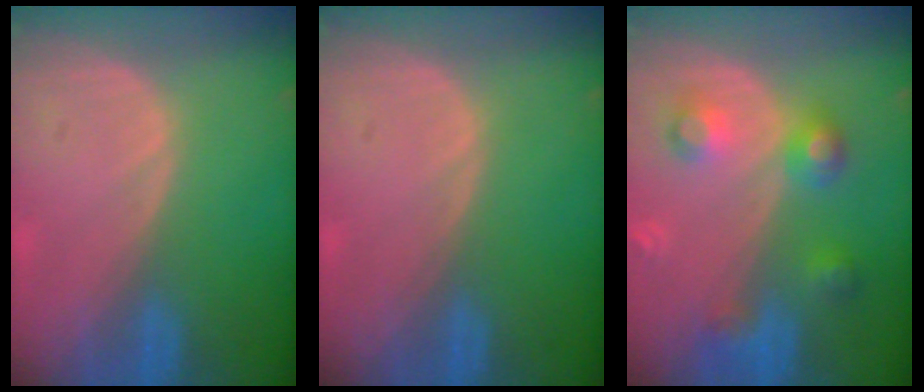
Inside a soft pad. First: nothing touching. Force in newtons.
{"total": 0.0}
{"total": 6.1, "press": 6.0, "slide": 0.3}